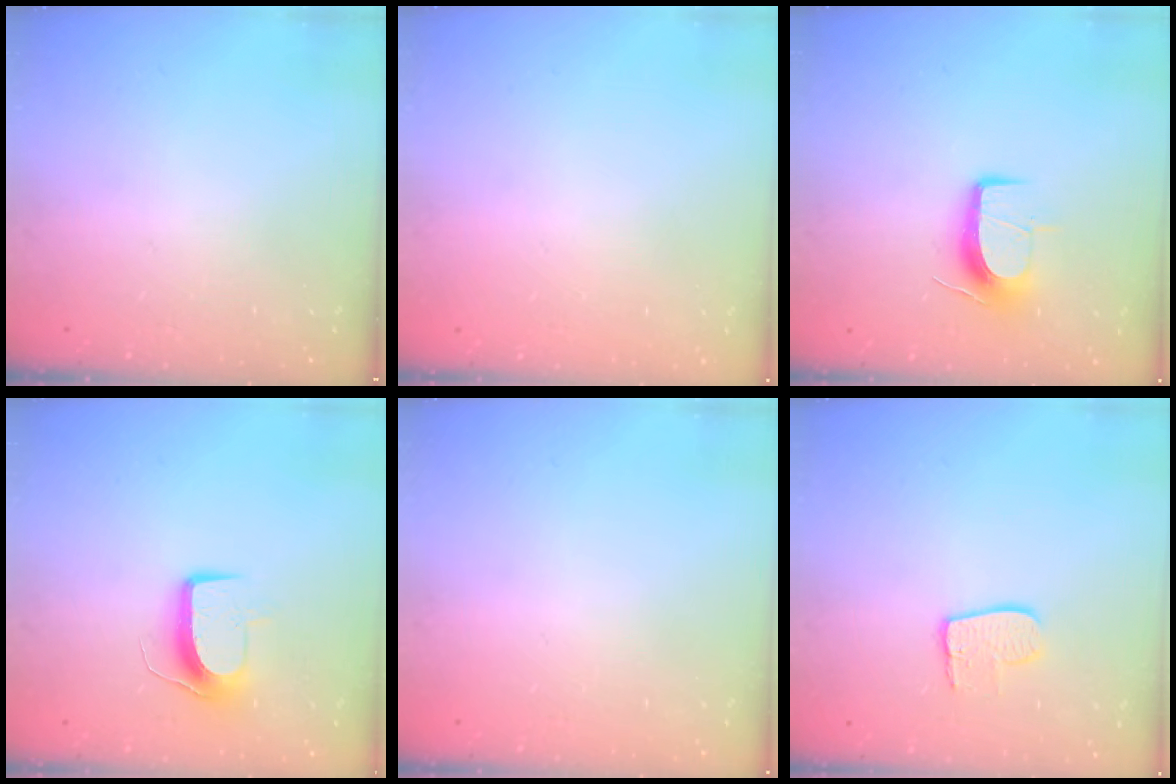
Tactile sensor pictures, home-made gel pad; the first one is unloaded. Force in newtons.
{"total": 0.0}
{"total": 9.8, "press": 9.8, "slide": 0.7}
{"total": 9.2, "press": 9.2, "slide": 0.4}
{"total": 0.0}
{"total": 8.3, "press": 8.3, "slide": 0.7}